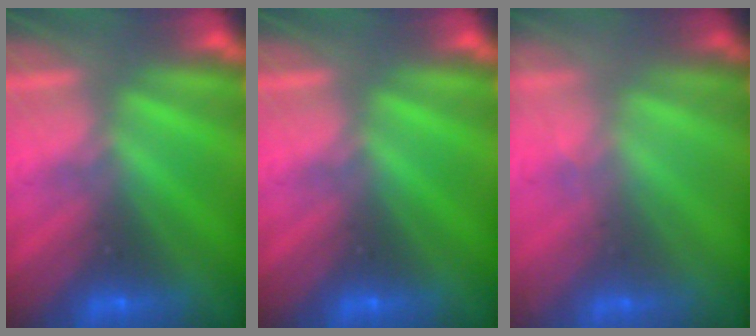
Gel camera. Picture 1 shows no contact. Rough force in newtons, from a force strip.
{"total": 0.0}
{"total": 1.5}